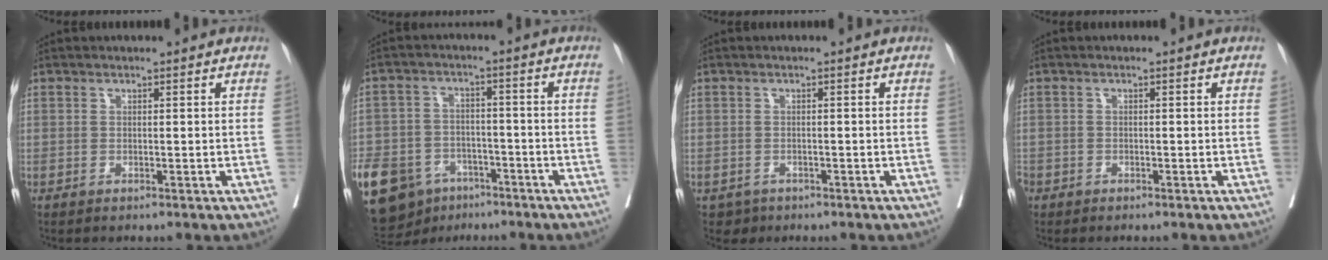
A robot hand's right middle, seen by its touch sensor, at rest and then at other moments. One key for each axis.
{"total": 21.1, "fx": -12.1, "fy": 14.1, "fz": 9.9, "tx": -0.280, "ty": -0.012, "tz": -0.188}
{"total": 1.9, "fx": -1.2, "fy": 1.5, "fz": 0.0, "tx": -0.001, "ty": 0.005, "tz": -0.017}
{"total": 2.2, "fx": -1.4, "fy": 1.5, "fz": 0.8, "tx": -0.026, "ty": -0.003, "tz": -0.028}